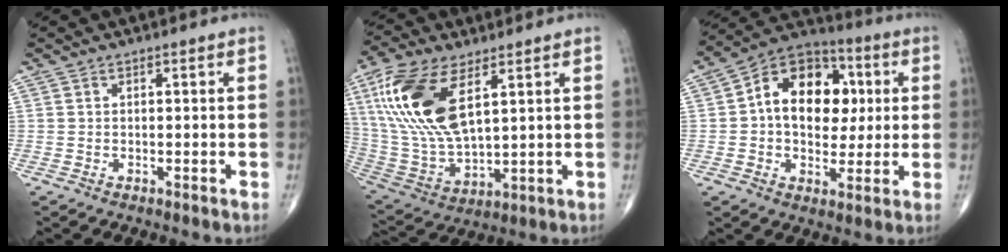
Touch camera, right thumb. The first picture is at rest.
{"total": 19.5, "force": [7.3, 8.9, 15.8], "torque": [-0.335, -0.021, 0.146]}
{"total": 16.6, "force": [2.1, 11.6, 11.7], "torque": [-0.128, 0.016, 0.024]}